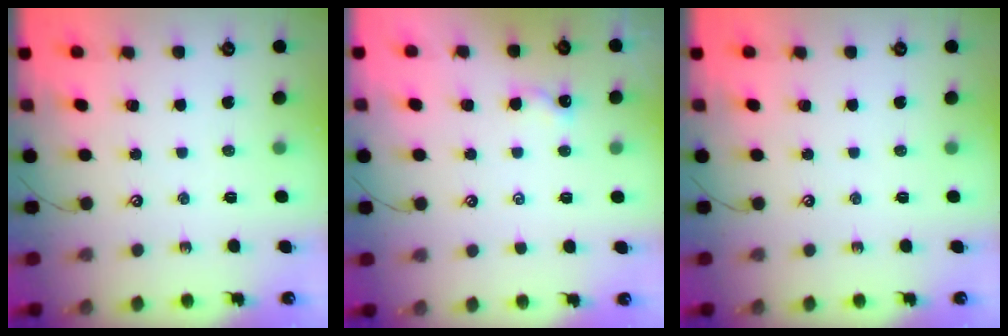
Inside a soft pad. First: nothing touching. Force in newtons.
{"total": 0.9, "press": 0.9, "slide": 0.3}
{"total": 0.0}